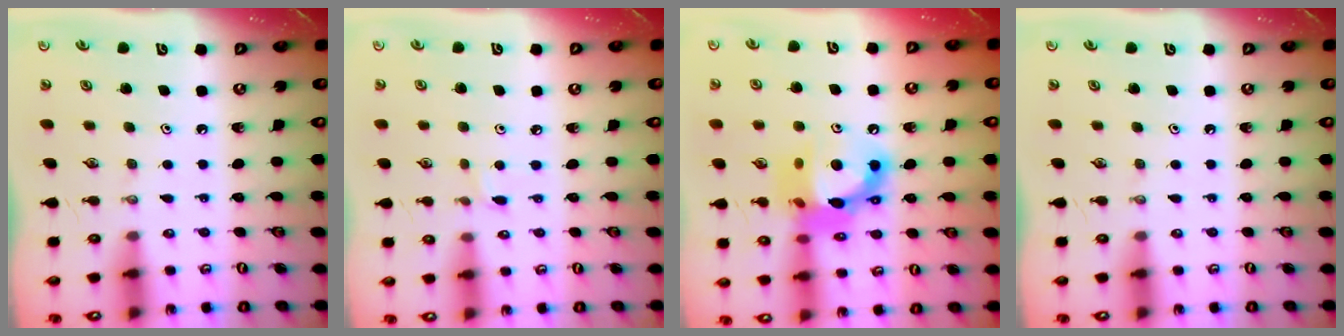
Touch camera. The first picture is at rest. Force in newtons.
{"total": 1.9, "press": 1.9, "slide": 0.2}
{"total": 14.6, "press": 14.5, "slide": 1.5}
{"total": 0.0}